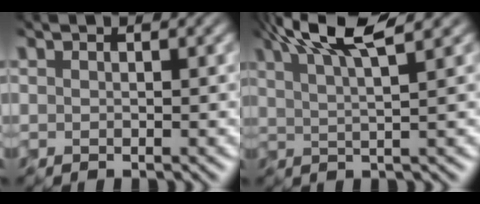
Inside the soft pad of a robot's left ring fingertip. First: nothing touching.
{"total": 6.6, "force": [3.8, 1.3, 5.2], "torque": [-0.088, 0.017, 0.070]}